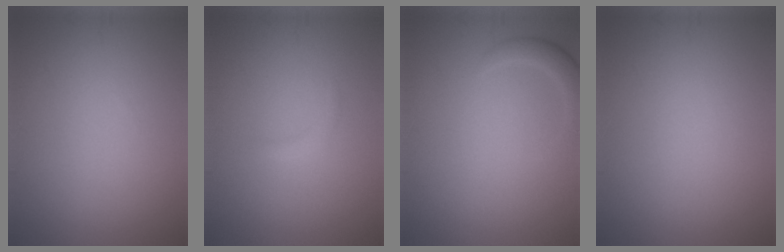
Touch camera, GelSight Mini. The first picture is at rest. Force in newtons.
{"total": 0.8, "press": 0.8, "slide": 0.1}
{"total": 2.0, "press": 2.0, "slide": 0.2}
{"total": 0.0}